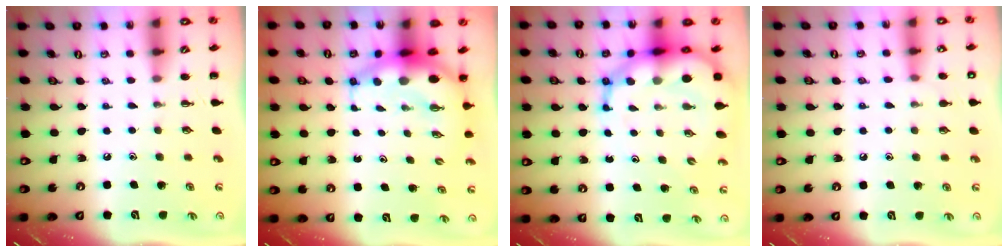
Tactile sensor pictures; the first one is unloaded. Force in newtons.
{"total": 7.5, "press": 7.2, "slide": 2.1}
{"total": 14.3, "press": 13.8, "slide": 3.9}
{"total": 7.3, "press": 7.0, "slide": 2.0}